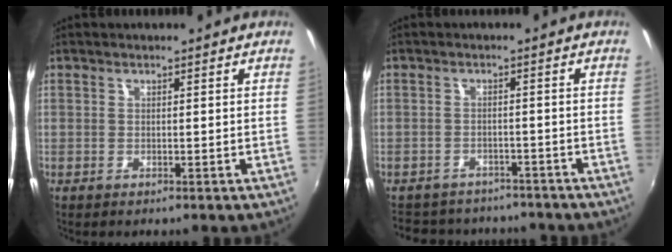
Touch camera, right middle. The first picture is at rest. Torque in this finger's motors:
{"motor_torque": [0.93, -1.21, 0.15, 0.05]}